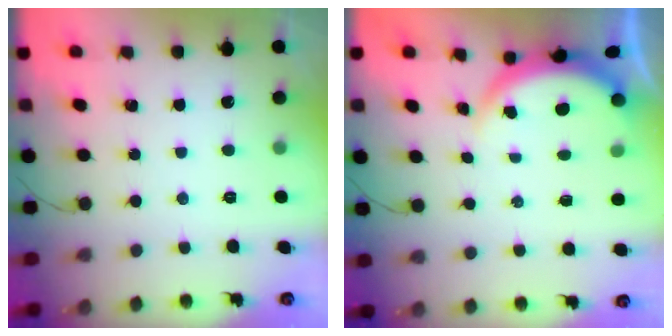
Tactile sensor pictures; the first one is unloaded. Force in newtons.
{"total": 3.8, "press": 3.7, "slide": 0.6}